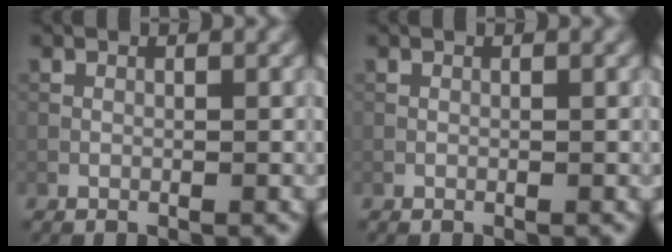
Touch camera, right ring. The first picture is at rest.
{"total": 0.0}